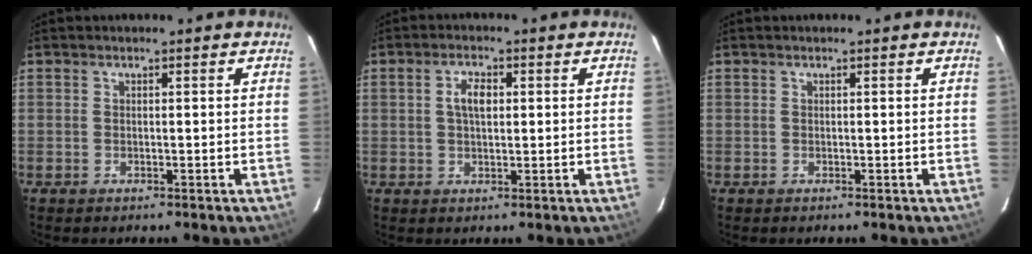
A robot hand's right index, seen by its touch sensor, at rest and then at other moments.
{"total": 3.7, "force": [0.7, 1.8, 3.1], "torque": [-0.057, 0.009, 0.014]}
{"total": 0.0}